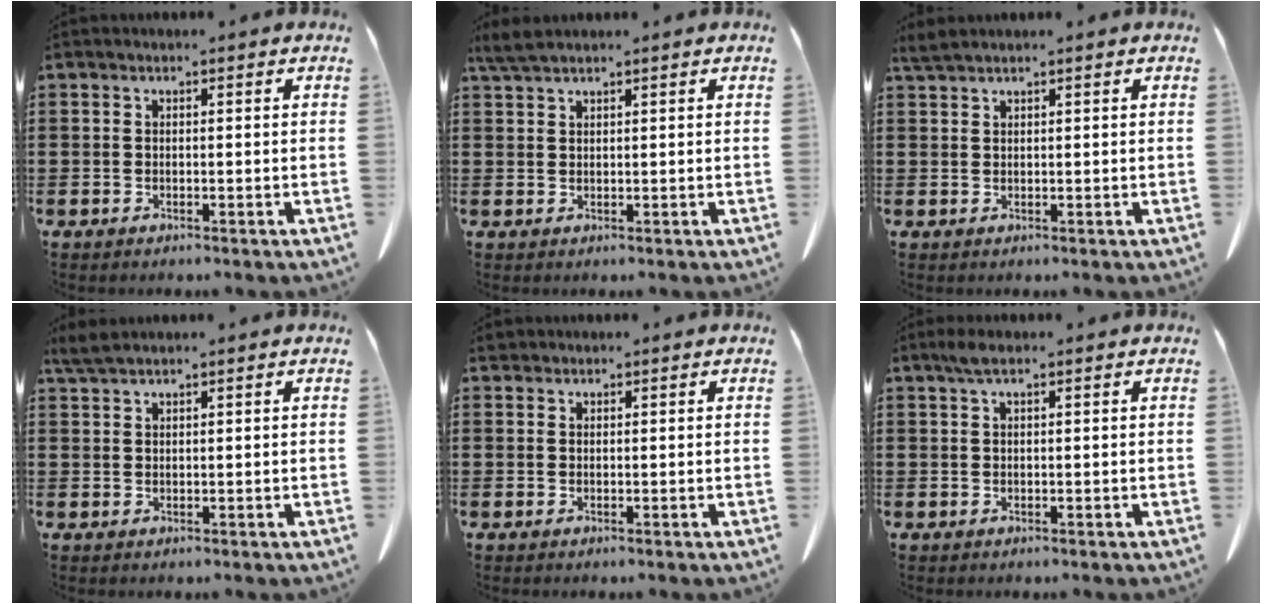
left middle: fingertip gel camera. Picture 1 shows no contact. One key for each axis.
{"total": 2.5, "fx": 1.9, "fy": 0.3, "fz": 1.6, "tx": -0.036, "ty": -0.001, "tz": 0.037}
{"total": 1.6, "fx": 1.4, "fy": 0.0, "fz": 0.8, "tx": -0.020, "ty": -0.002, "tz": 0.027}
{"total": 2.3, "fx": 1.8, "fy": 0.3, "fz": 1.4, "tx": -0.031, "ty": 0.000, "tz": 0.035}
{"total": 0.8, "fx": 0.6, "fy": 0.4, "fz": 0.2, "tx": -0.008, "ty": 0.002, "tz": 0.013}
{"total": 1.9, "fx": 1.0, "fy": 0.5, "fz": 1.5, "tx": -0.033, "ty": 0.002, "tz": 0.017}